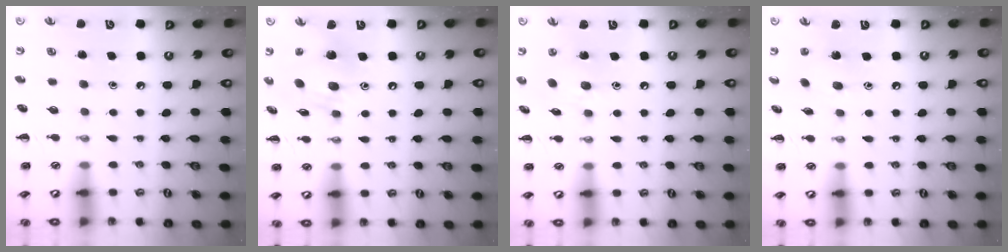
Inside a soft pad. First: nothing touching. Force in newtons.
{"total": 13.2, "press": 13.1, "slide": 1.7}
{"total": 8.6, "press": 8.6, "slide": 0.7}
{"total": 5.5, "press": 5.4, "slide": 1.4}